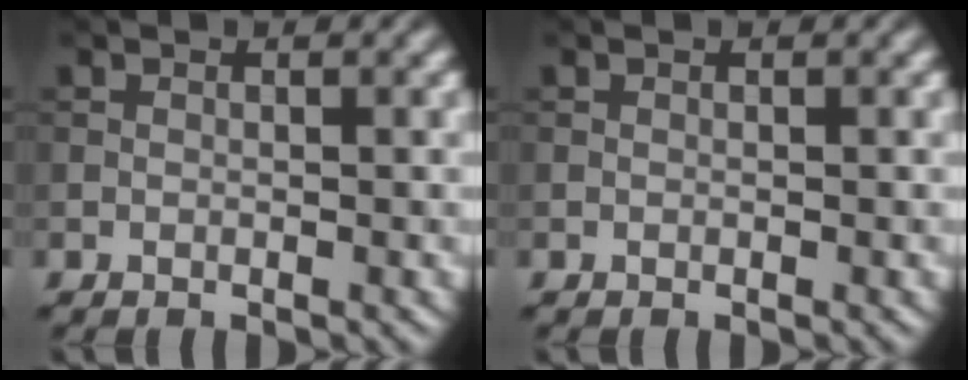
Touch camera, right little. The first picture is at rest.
{"total": 0.0}